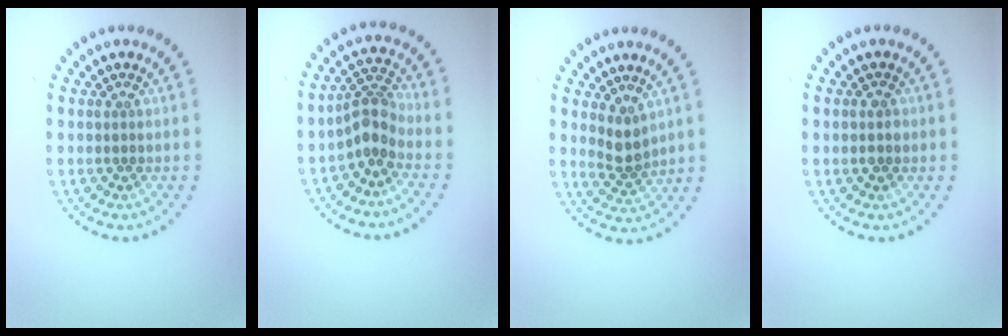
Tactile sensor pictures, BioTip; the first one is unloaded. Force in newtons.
{"total": 2.9, "press": 2.2, "slide": 1.8}
{"total": 2.3, "press": 1.9, "slide": 1.4}
{"total": 1.5, "press": 1.5, "slide": 0.1}